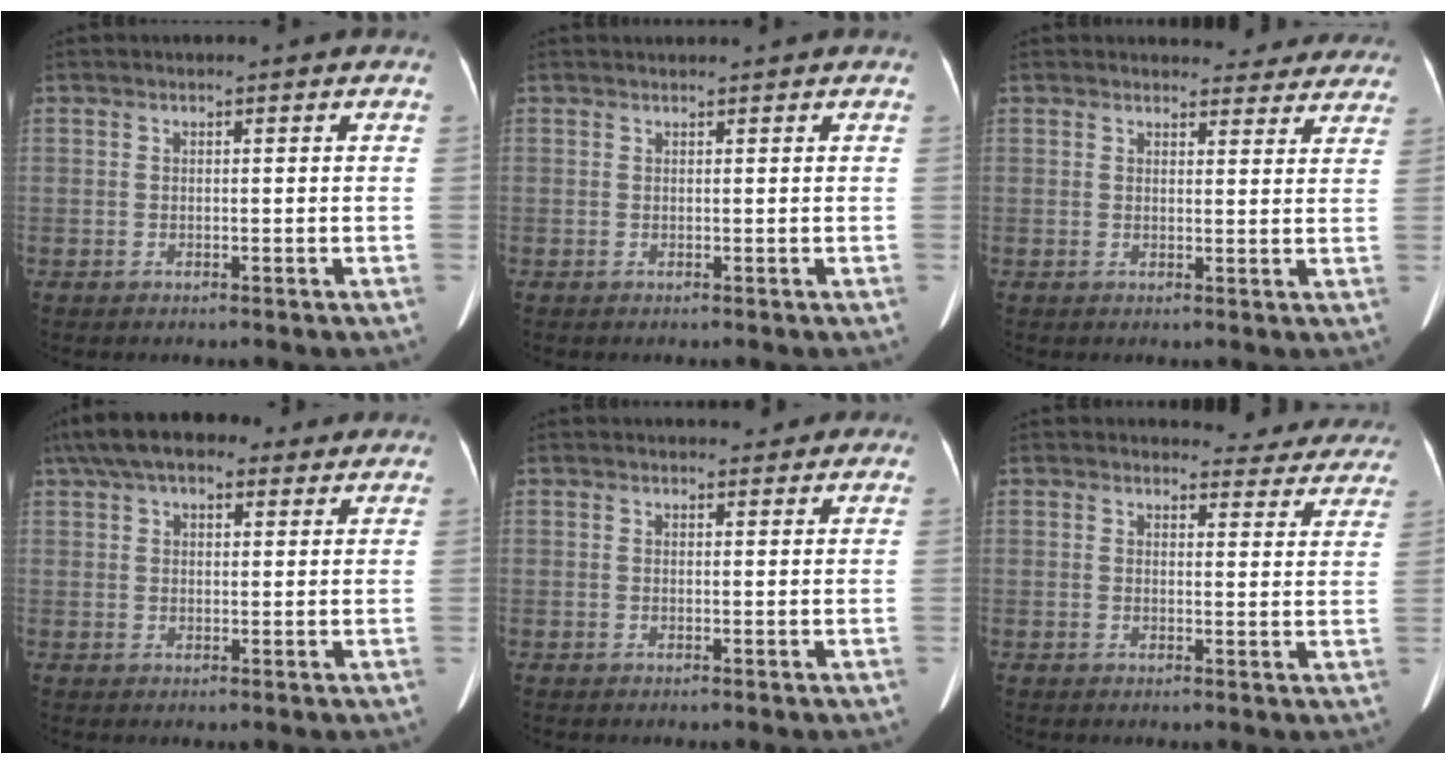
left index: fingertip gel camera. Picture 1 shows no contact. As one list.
[{"total": 1.2, "force": [1.2, 0.0, 0.1], "torque": [-0.006, 0.018, 0.023]}, {"total": 8.6, "force": [8.1, 2.6, 1.1], "torque": [0.021, -0.004, 0.073]}, {"total": 12.2, "force": [8.9, 4.7, 6.9], "torque": [-0.119, 0.060, 0.144]}, {"total": 4.6, "force": [4.0, 1.4, 1.6], "torque": [-0.010, 0.012, 0.048]}, {"total": 10.2, "force": [9.8, 2.8, 0.7], "torque": [0.031, -0.021, 0.084]}]